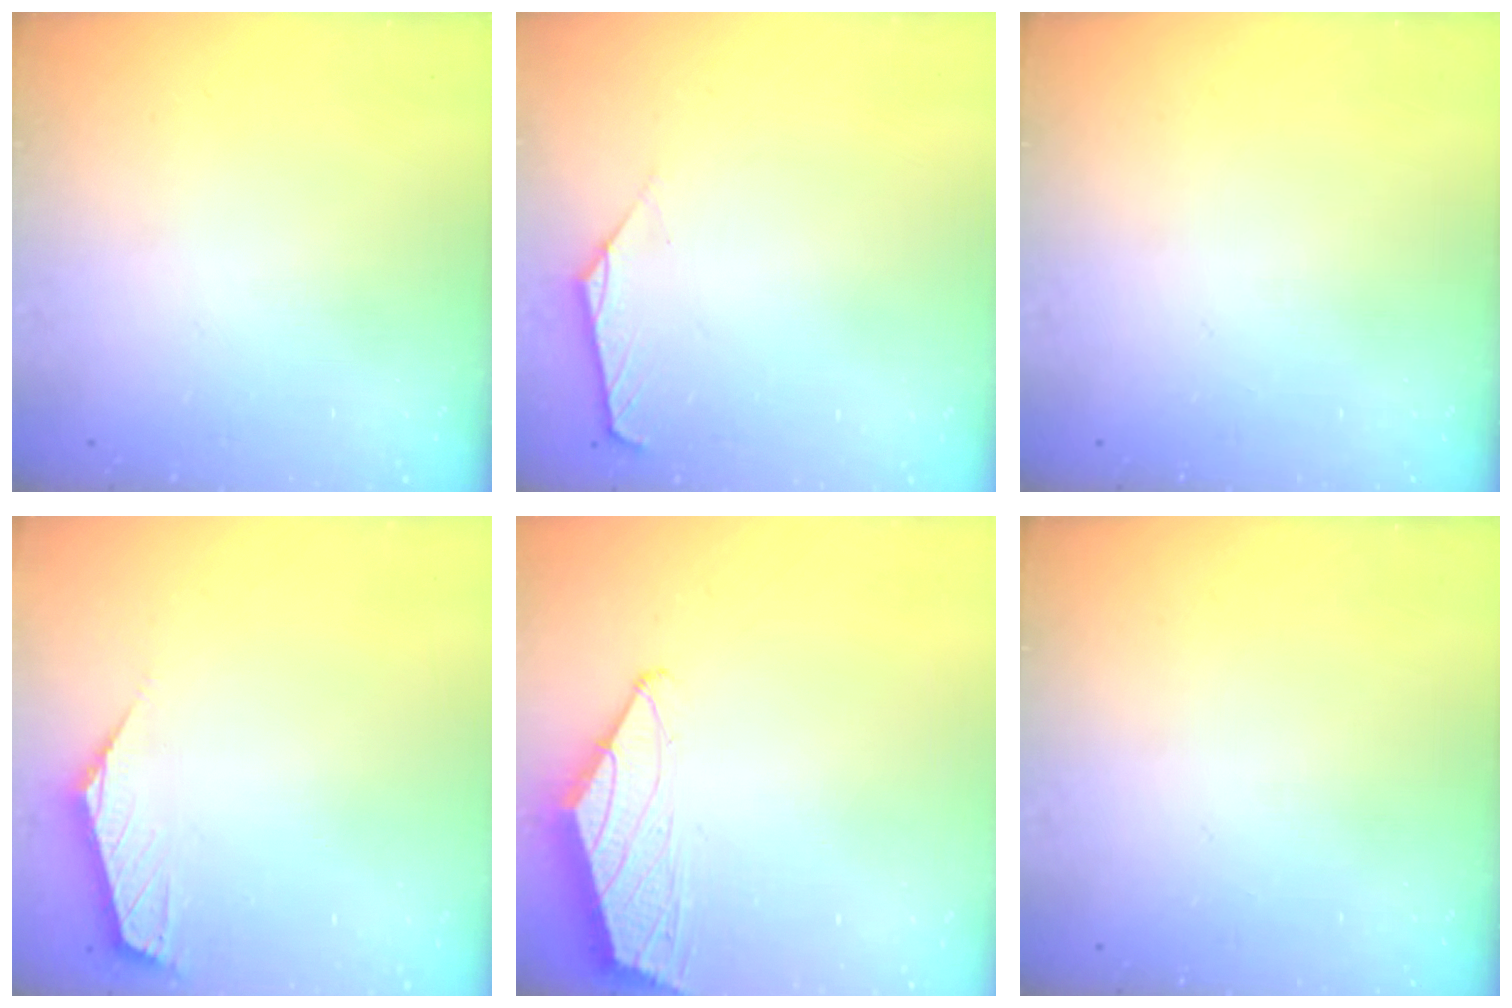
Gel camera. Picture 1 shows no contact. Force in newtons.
{"total": 1.0, "press": 0.9, "slide": 0.3}
{"total": 0.0}
{"total": 0.9, "press": 0.9, "slide": 0.2}
{"total": 1.4, "press": 1.3, "slide": 0.5}
{"total": 0.0}